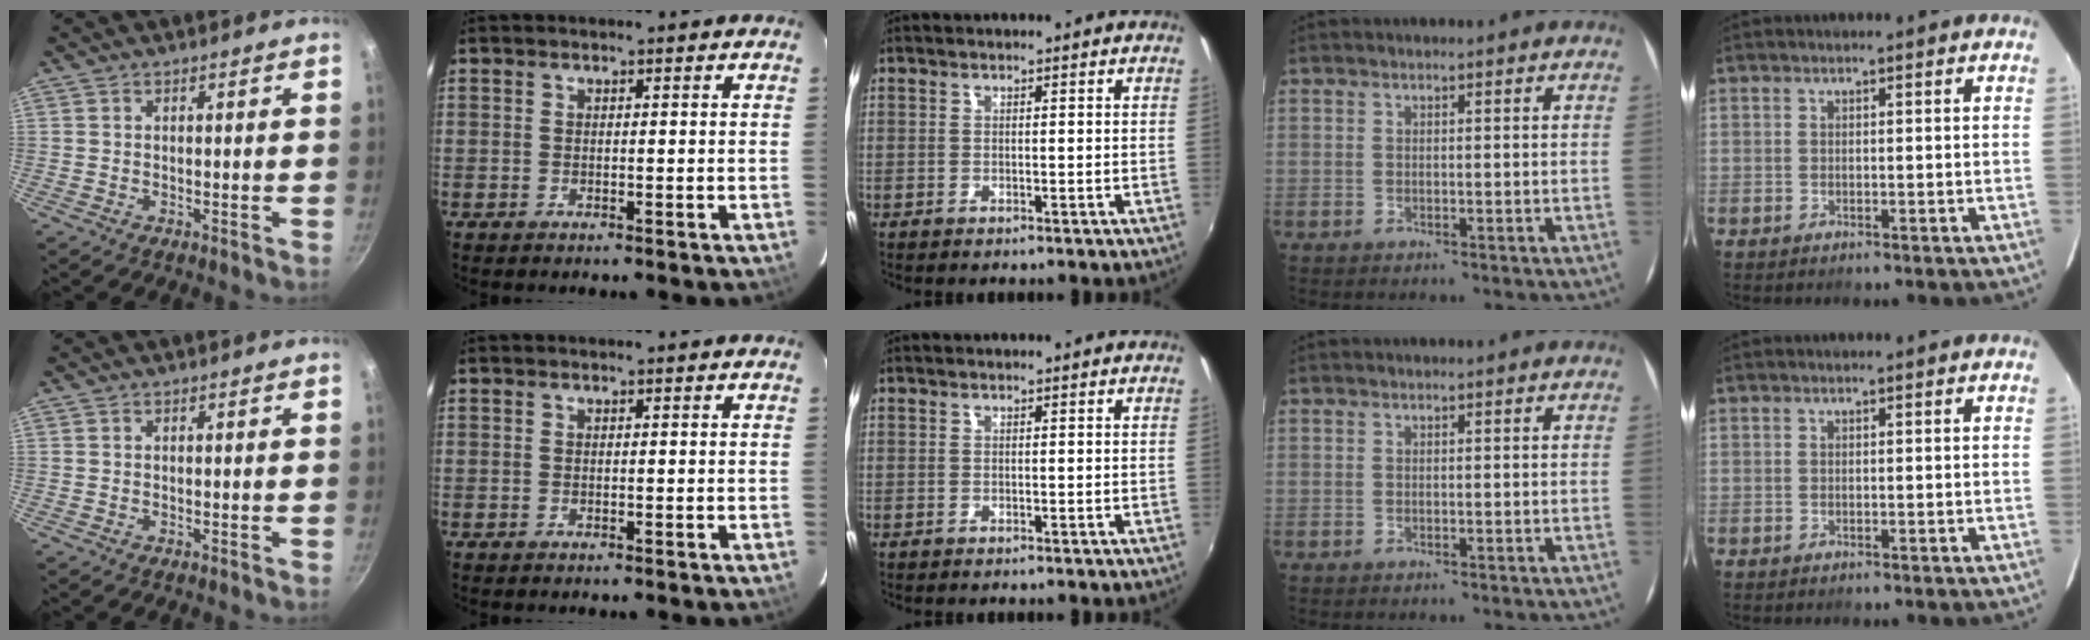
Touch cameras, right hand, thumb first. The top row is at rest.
{}